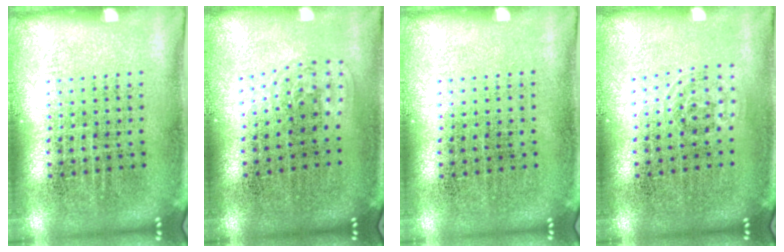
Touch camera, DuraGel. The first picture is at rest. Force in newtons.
{"total": 0.9, "press": 0.7, "slide": 0.6}
{"total": 0.0}
{"total": 0.8, "press": 0.6, "slide": 0.5}